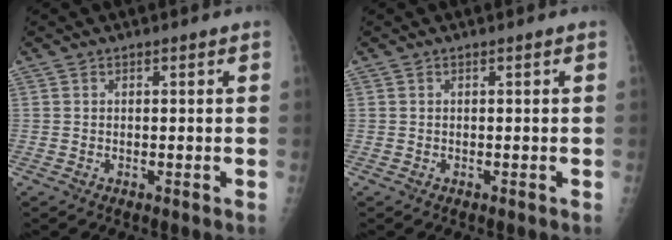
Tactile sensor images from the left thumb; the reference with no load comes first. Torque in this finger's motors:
{"motor_torque": [0.01, 0.01, -0.01, -0.01, 0.00]}